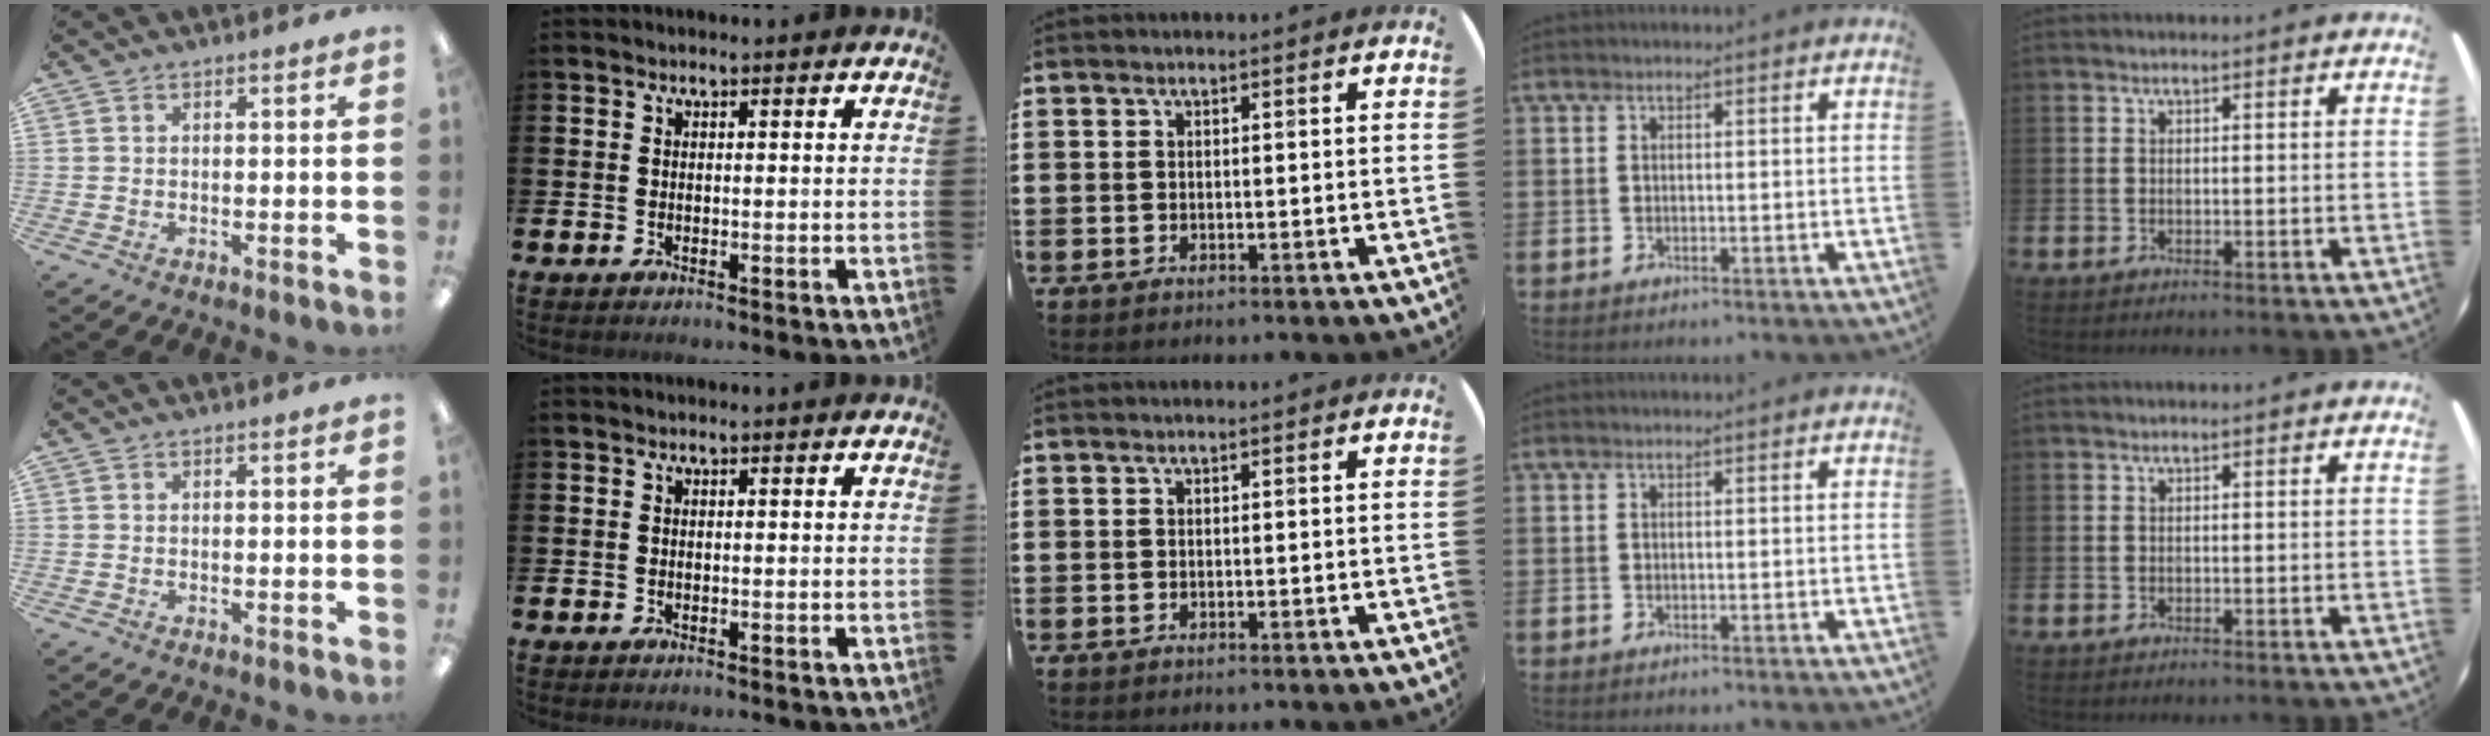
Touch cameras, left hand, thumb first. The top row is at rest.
{}